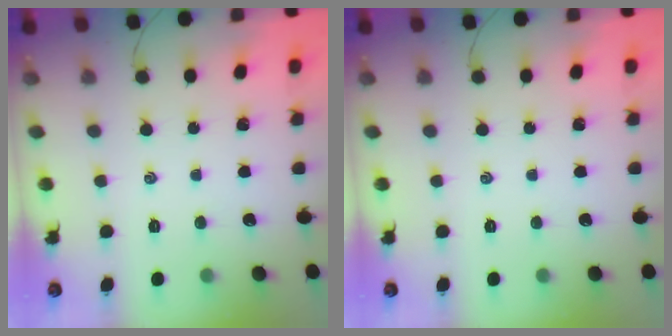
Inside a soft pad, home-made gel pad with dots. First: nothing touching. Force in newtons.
{"total": 0.0}